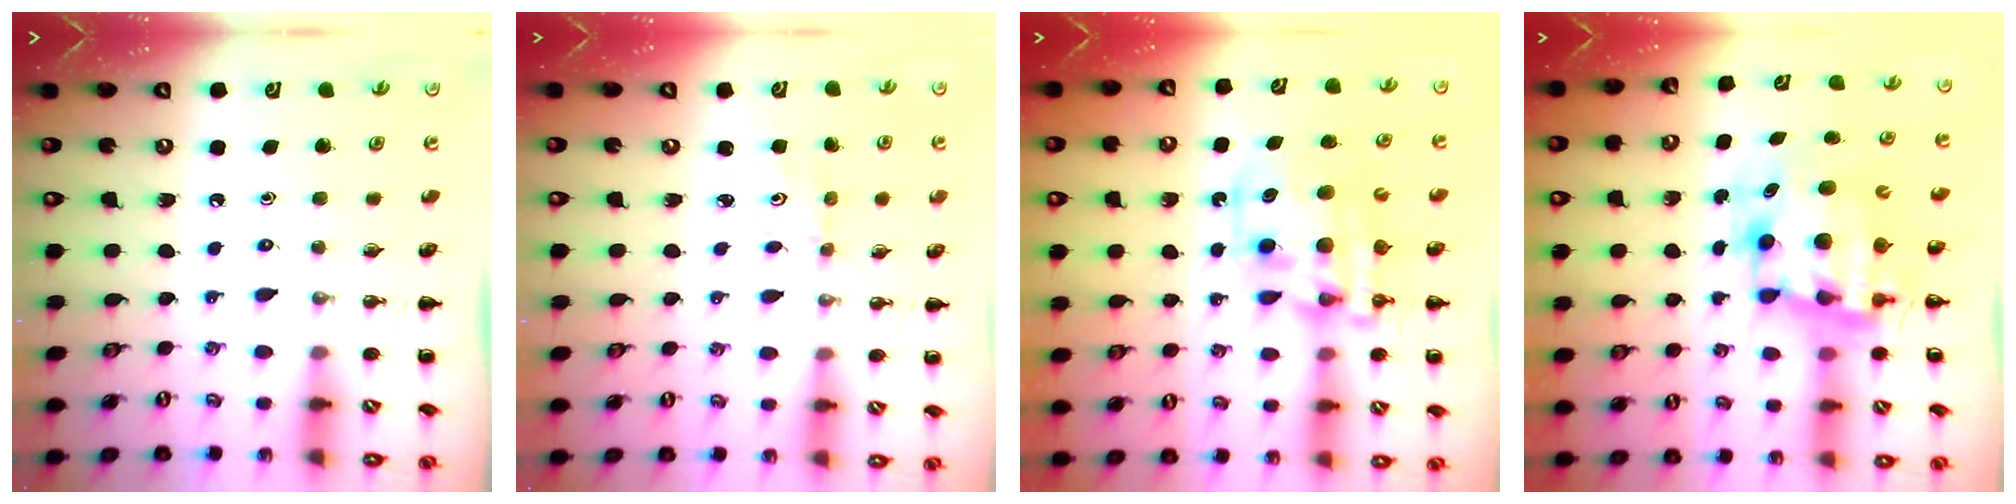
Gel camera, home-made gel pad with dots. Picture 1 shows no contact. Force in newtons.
{"total": 1.4, "press": 1.3, "slide": 0.5}
{"total": 12.7, "press": 12.4, "slide": 3.0}
{"total": 9.8, "press": 9.5, "slide": 2.5}